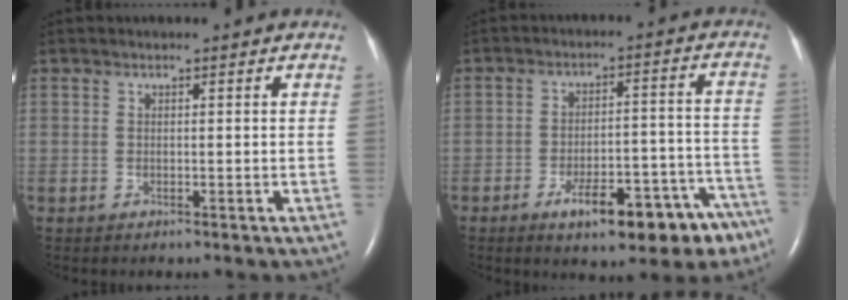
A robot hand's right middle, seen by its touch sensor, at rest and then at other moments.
{"total": 14.0, "force": [-9.4, 4.5, 9.2], "torque": [-0.090, 0.040, -0.128]}